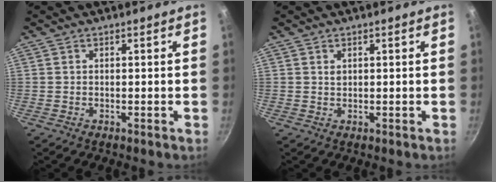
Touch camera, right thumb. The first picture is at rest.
{"total": 0.8, "force": [0.4, 0.6, 0.4], "torque": [-0.005, 0.000, 0.009]}